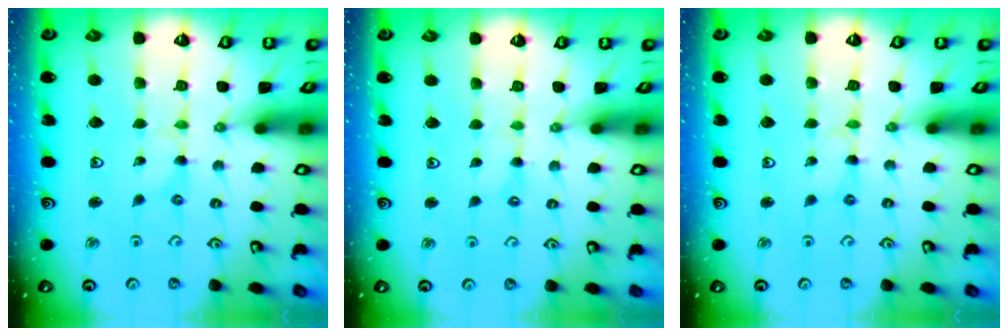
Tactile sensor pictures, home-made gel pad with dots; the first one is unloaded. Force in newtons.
{"total": 1.7, "press": 1.7, "slide": 0.3}
{"total": 1.6, "press": 1.6, "slide": 0.2}